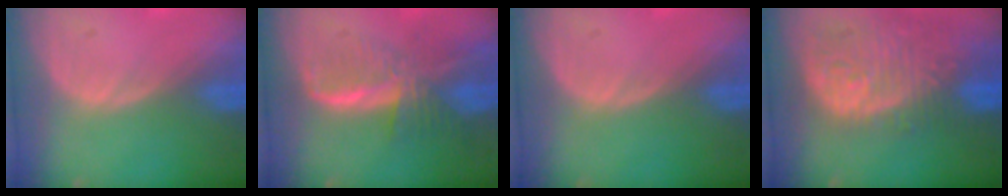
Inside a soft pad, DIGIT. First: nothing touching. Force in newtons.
{"total": 8.1, "press": 6.9, "slide": 4.1}
{"total": 0.0}
{"total": 13.6, "press": 11.4, "slide": 7.4}